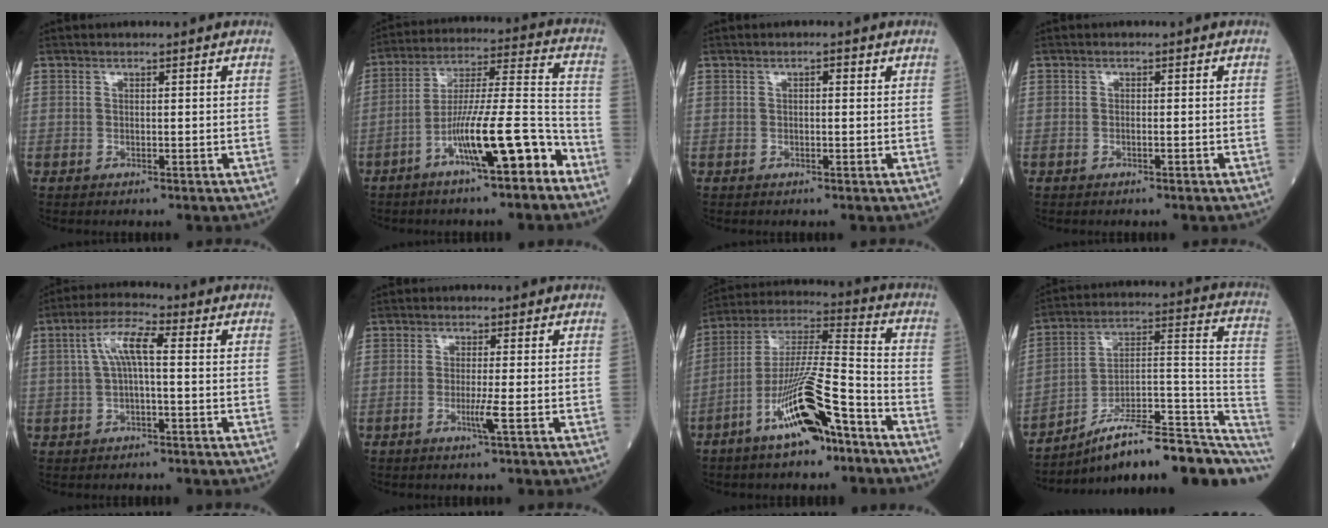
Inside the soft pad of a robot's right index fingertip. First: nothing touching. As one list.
[{"total": 13.6, "force": [-7.3, 1.2, 11.4], "torque": [-0.192, 0.010, -0.124]}, {"total": 0.9, "force": [0.3, 0.4, 0.8], "torque": [-0.010, 0.004, 0.003]}, {"total": 0.5, "force": [-0.4, 0.1, 0.3], "torque": [-0.009, 0.000, -0.005]}, {"total": 6.0, "force": [0.8, 1.2, 5.8], "torque": [-0.120, 0.021, 0.015]}, {"total": 2.3, "force": [-0.8, -0.5, 2.1], "torque": [-0.044, -0.006, -0.015]}, {"total": 14.8, "force": [-8.0, 3.0, 12.1], "torque": [-0.234, 0.005, -0.136]}, {"total": 21.8, "force": [-15.3, 5.7, 14.4], "torque": [-0.136, 0.053, -0.225]}]